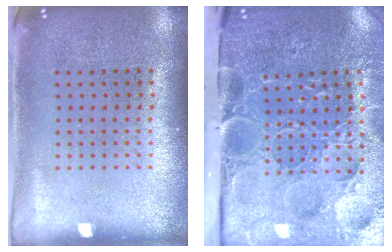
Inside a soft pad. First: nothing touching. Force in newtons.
{"total": 5.3, "press": 4.4, "slide": 3.0}